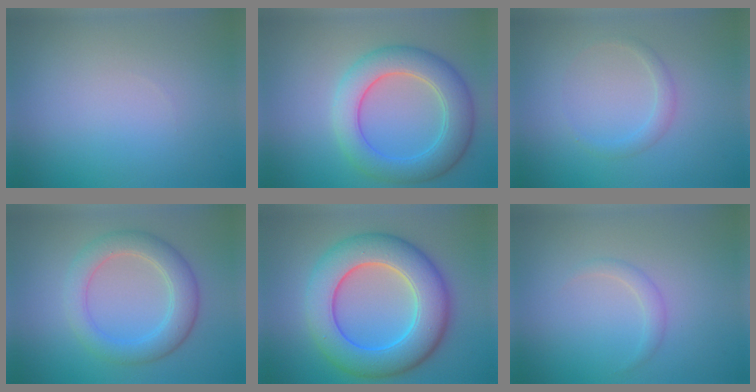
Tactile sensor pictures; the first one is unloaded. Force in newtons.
{"total": 6.2, "press": 6.2, "slide": 0.2}
{"total": 1.3, "press": 1.3, "slide": 0.0}
{"total": 4.4, "press": 4.4, "slide": 0.1}
{"total": 9.4, "press": 9.4, "slide": 0.5}
{"total": 1.1, "press": 1.1, "slide": 0.1}